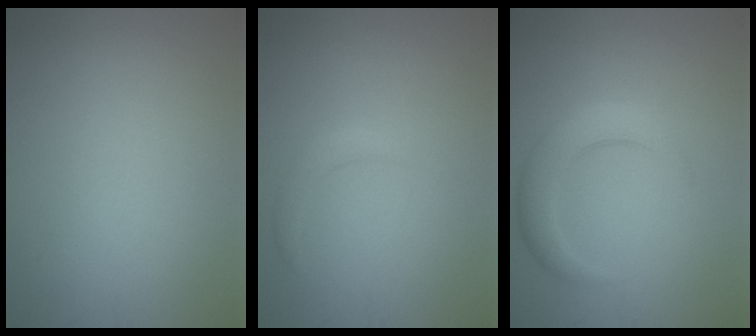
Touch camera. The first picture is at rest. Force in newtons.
{"total": 1.1, "press": 1.1, "slide": 0.1}
{"total": 3.4, "press": 3.4, "slide": 0.0}